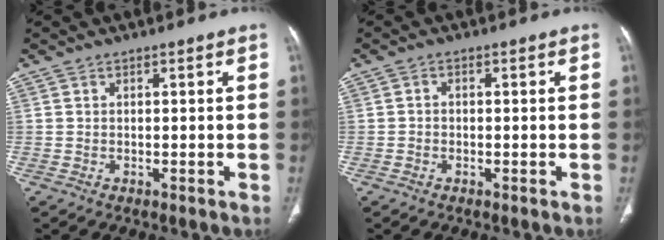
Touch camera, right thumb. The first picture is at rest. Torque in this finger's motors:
{"motor_torque": [-0.19, -0.16, -0.15, 0.10, -0.03]}